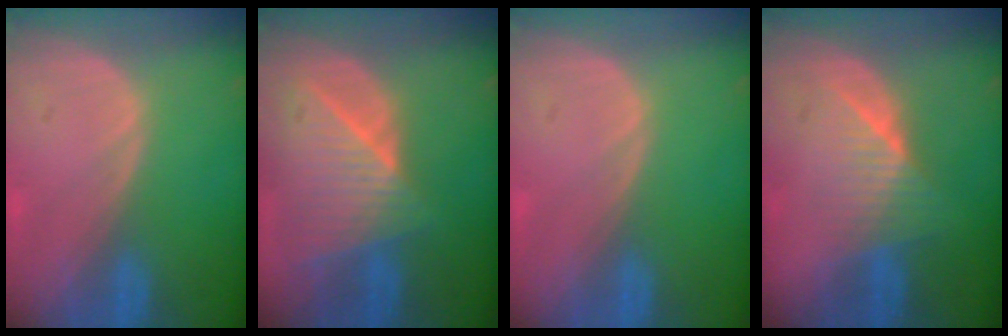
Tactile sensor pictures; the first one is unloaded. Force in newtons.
{"total": 9.0, "press": 8.1, "slide": 4.1}
{"total": 0.0}
{"total": 6.3, "press": 5.9, "slide": 2.3}